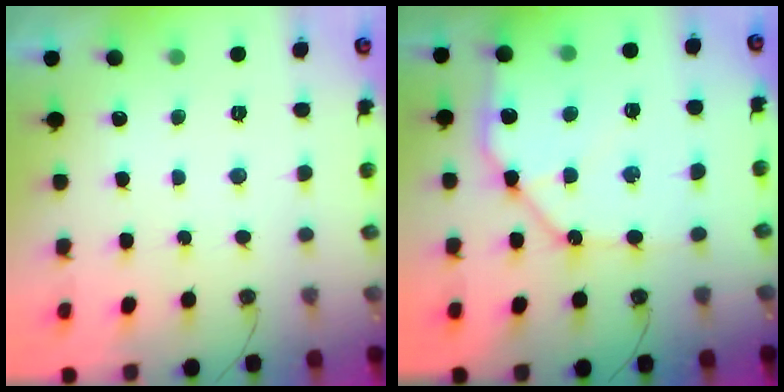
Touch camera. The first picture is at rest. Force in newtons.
{"total": 13.4, "press": 13.3, "slide": 1.8}